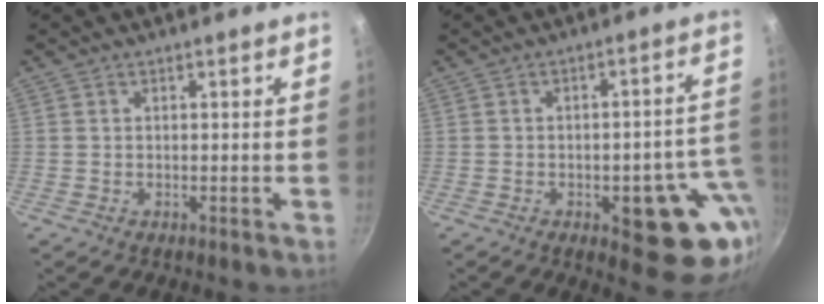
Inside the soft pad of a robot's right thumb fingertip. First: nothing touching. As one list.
[{"total": 14.7, "force": [-4.1, 6.6, 12.5], "torque": [-0.092, 0.021, -0.050]}]